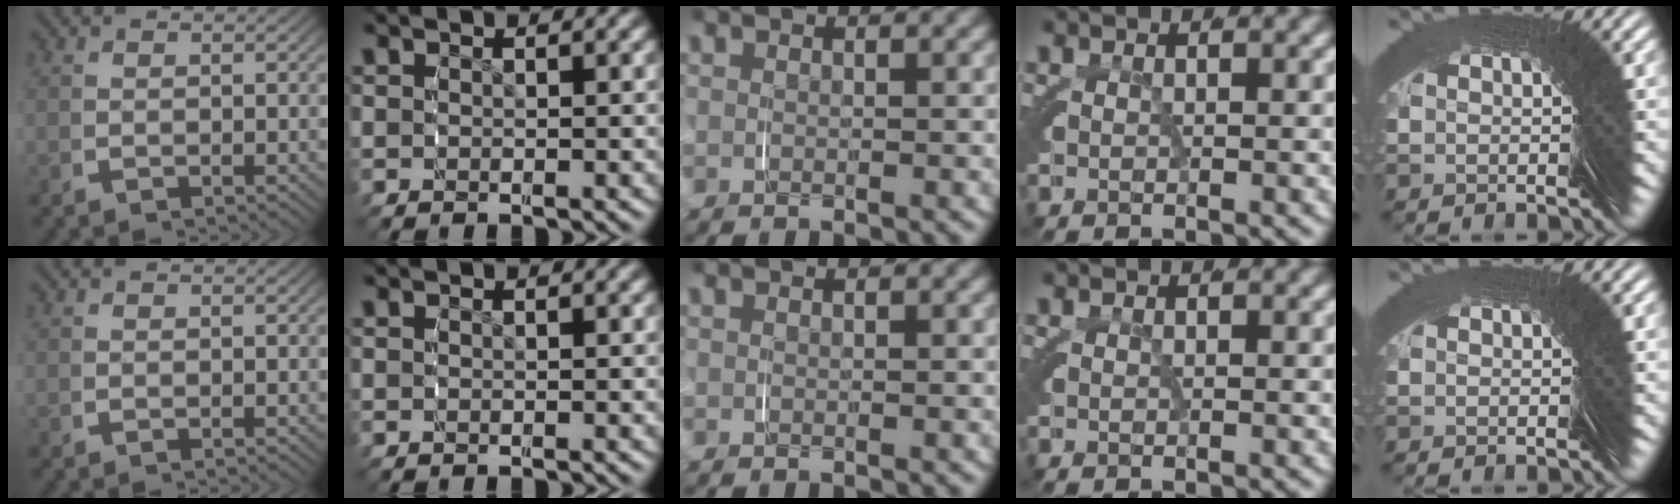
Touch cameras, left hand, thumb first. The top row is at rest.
{}